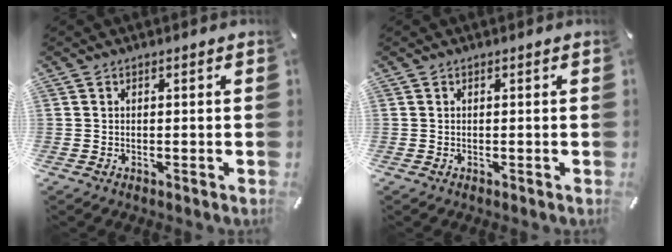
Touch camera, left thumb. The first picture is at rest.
{"total": 0.0}